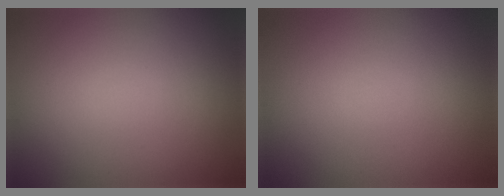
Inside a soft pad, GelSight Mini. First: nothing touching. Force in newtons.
{"total": 0.0}